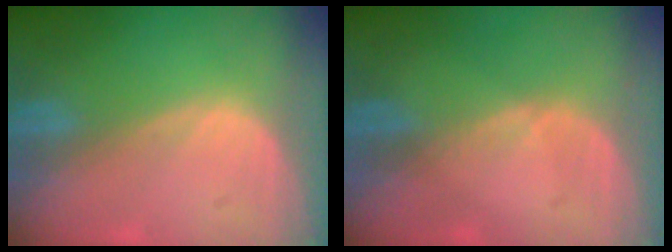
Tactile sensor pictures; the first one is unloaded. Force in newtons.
{"total": 0.7, "press": 0.5, "slide": 0.5}